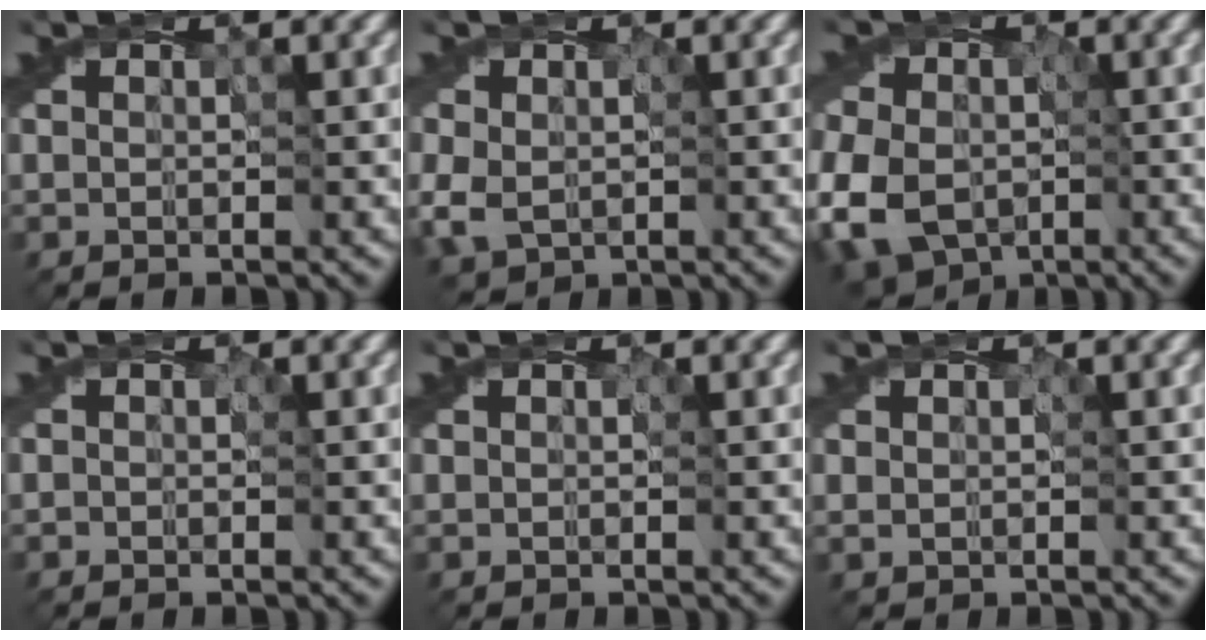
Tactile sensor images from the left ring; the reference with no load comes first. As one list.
[{"total": 3.8, "force": [-0.8, 3.0, 2.2], "torque": [-0.057, -0.008, -0.017]}, {"total": 10.3, "force": [-3.6, 7.8, 5.5], "torque": [-0.123, -0.024, -0.080]}, {"total": 0.0}, {"total": 0.0}, {"total": 0.6, "force": [0.0, 0.5, 0.3], "torque": [-0.006, 0.002, -0.002]}]